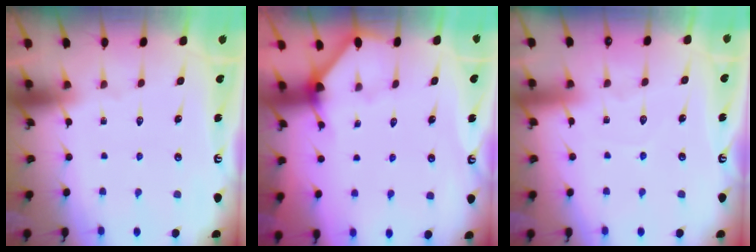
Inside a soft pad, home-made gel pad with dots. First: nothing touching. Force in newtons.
{"total": 2.6, "press": 2.6, "slide": 0.4}
{"total": 4.0, "press": 3.9, "slide": 0.4}